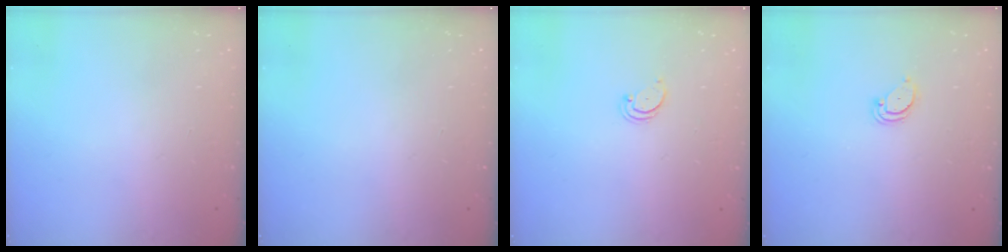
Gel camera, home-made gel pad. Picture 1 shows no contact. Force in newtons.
{"total": 0.0}
{"total": 2.0, "press": 2.0, "slide": 0.2}
{"total": 2.1, "press": 2.1, "slide": 0.1}